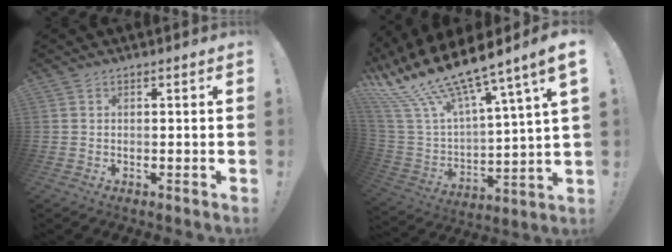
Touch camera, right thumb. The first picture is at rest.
{"total": 18.0, "force": [14.5, 4.8, 9.7], "torque": [-0.189, -0.105, 0.258]}